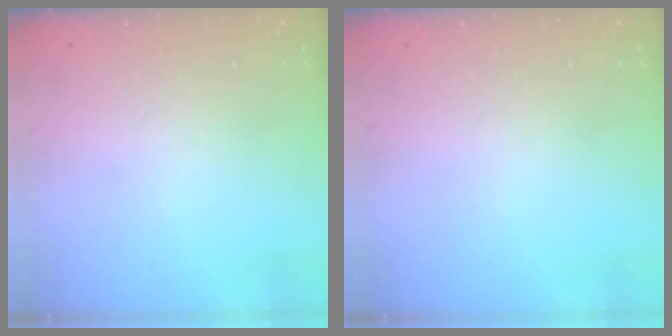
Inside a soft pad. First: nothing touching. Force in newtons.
{"total": 0.0}